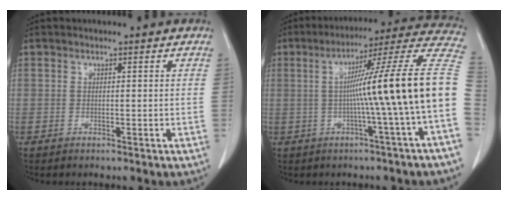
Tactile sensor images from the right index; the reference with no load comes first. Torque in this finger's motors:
{"motor_torque": [2.09, -0.05, 1.05, 0.21]}